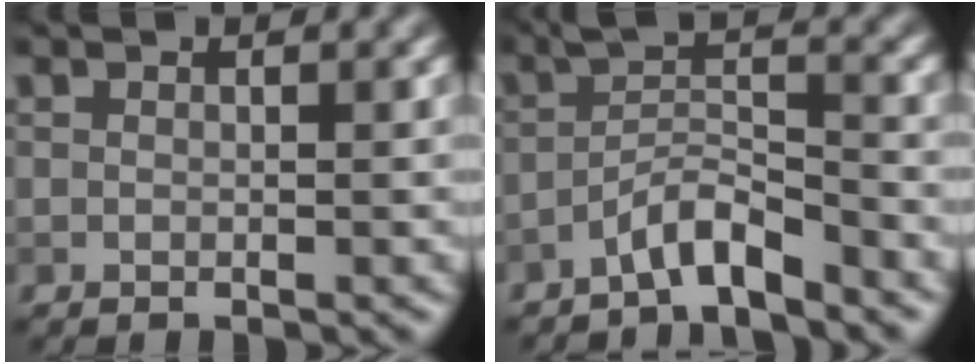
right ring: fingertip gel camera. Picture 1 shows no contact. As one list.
[{"total": 3.6, "force": [-2.7, 0.5, 2.2], "torque": [-0.037, 0.014, -0.057]}]